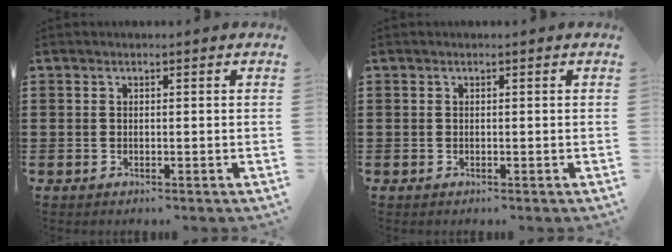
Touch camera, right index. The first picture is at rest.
{"total": 0.0}